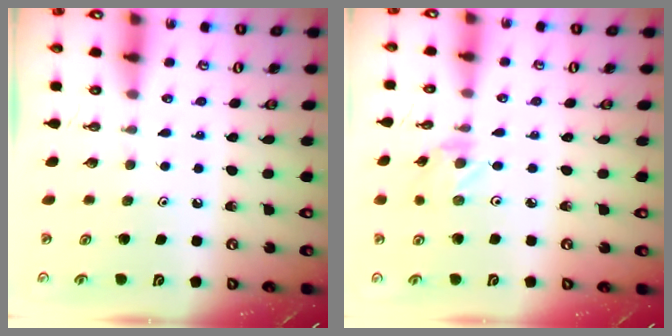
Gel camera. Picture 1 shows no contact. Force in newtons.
{"total": 0.5, "press": 0.5, "slide": 0.1}